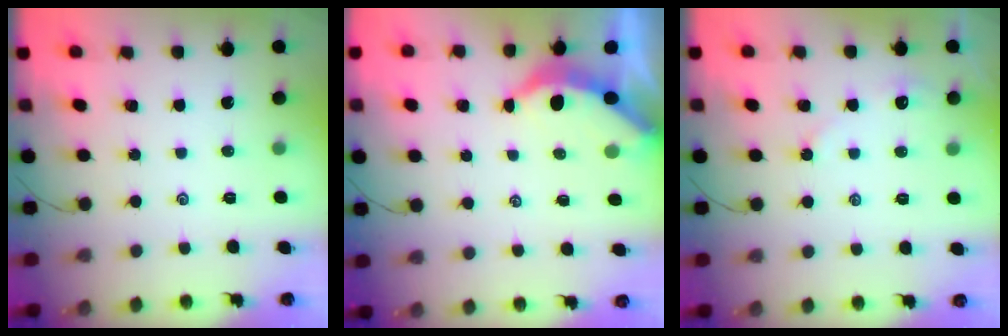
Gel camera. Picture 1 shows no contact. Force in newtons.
{"total": 3.7, "press": 3.6, "slide": 0.5}
{"total": 2.9, "press": 2.9, "slide": 0.5}